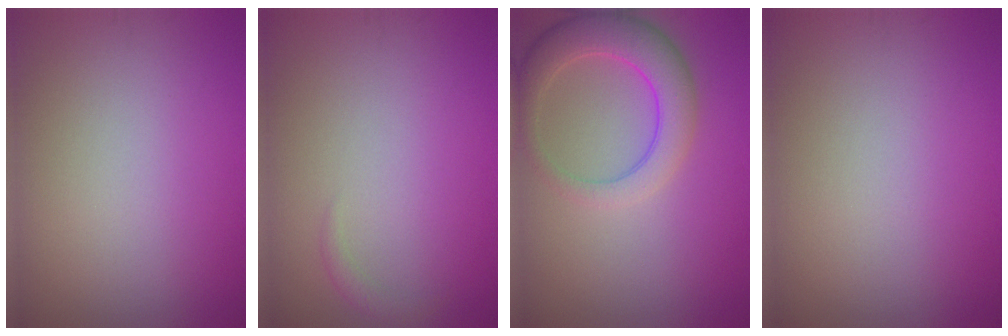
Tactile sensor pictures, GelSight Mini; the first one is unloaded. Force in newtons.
{"total": 0.8, "press": 0.8, "slide": 0.0}
{"total": 5.1, "press": 5.1, "slide": 0.5}
{"total": 0.0}